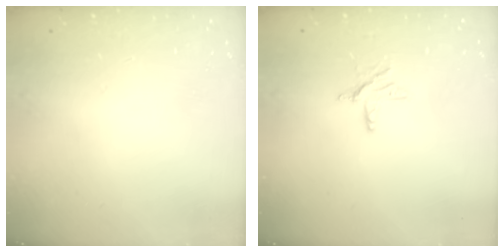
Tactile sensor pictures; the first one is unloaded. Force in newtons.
{"total": 4.8, "press": 4.8, "slide": 0.4}